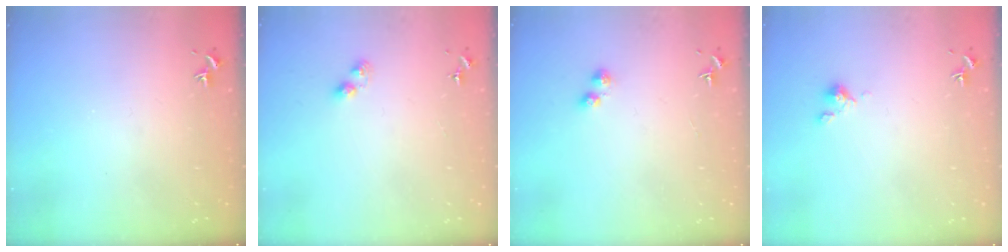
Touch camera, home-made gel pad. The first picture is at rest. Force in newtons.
{"total": 3.4, "press": 3.3, "slide": 0.4}
{"total": 3.6, "press": 3.6, "slide": 0.5}
{"total": 3.7, "press": 3.7, "slide": 0.4}